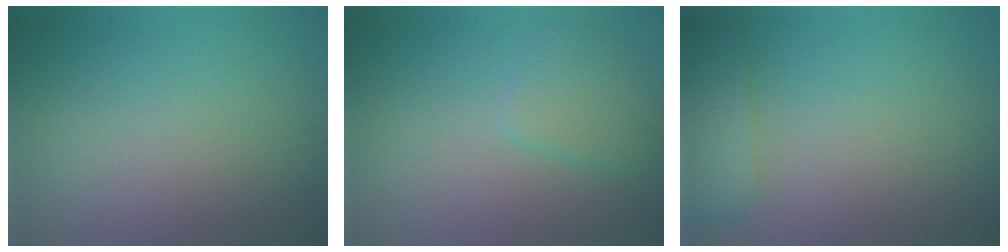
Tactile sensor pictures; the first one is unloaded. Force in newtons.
{"total": 2.6, "press": 2.6, "slide": 0.2}
{"total": 4.2, "press": 4.2, "slide": 0.3}